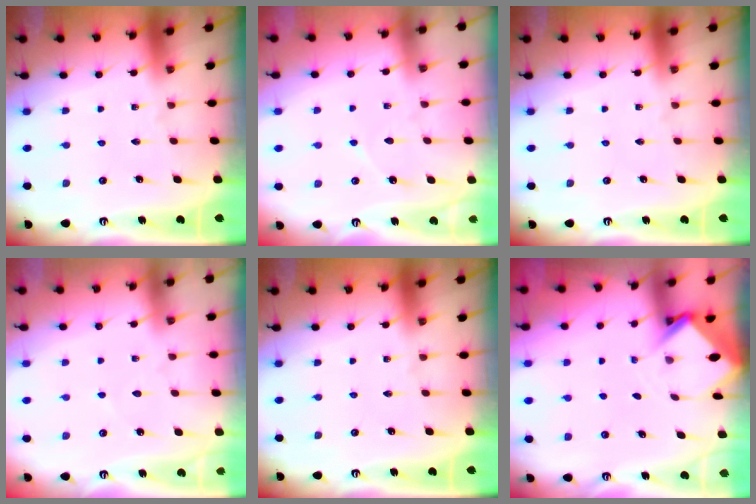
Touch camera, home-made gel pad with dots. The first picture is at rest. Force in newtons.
{"total": 3.8, "press": 3.8, "slide": 0.2}
{"total": 0.0}
{"total": 2.3, "press": 2.3, "slide": 0.3}
{"total": 0.0}
{"total": 2.9, "press": 2.9, "slide": 0.2}